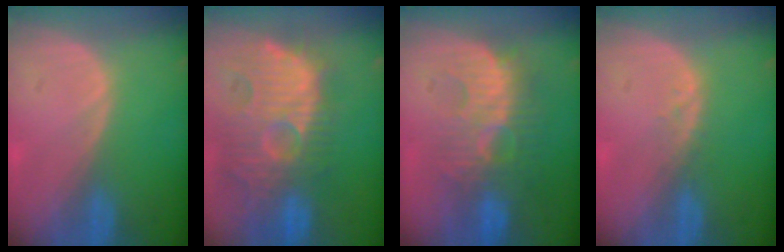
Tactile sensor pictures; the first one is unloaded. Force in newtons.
{"total": 13.8, "press": 12.3, "slide": 6.4}
{"total": 9.1, "press": 8.9, "slide": 1.8}
{"total": 1.3, "press": 1.3, "slide": 0.2}